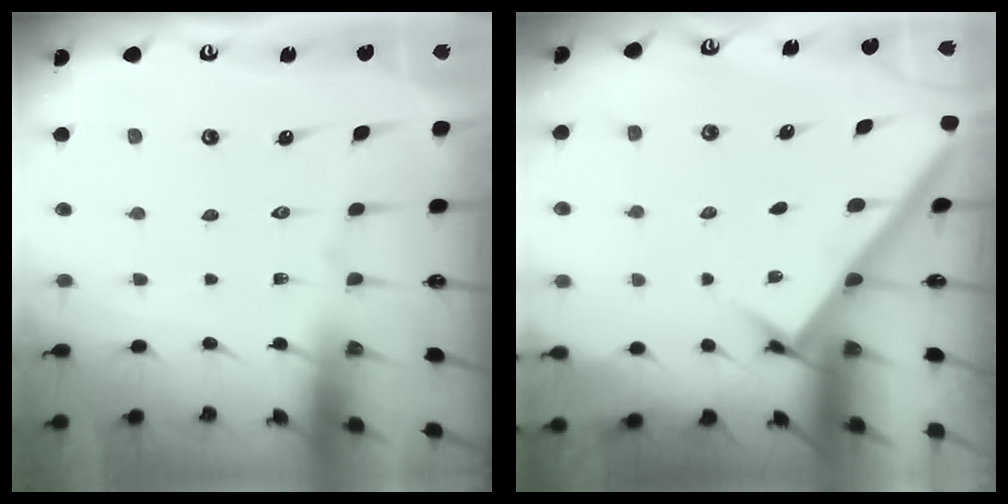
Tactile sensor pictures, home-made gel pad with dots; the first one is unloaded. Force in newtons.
{"total": 2.6, "press": 2.6, "slide": 0.3}